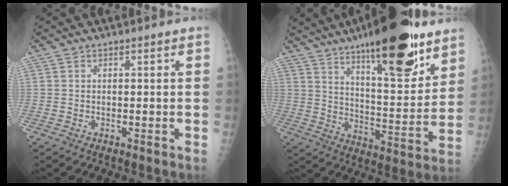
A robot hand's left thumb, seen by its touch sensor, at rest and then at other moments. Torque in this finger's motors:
{"motor_torque": [2.80, 1.50, 1.83, -0.94, 0.50]}